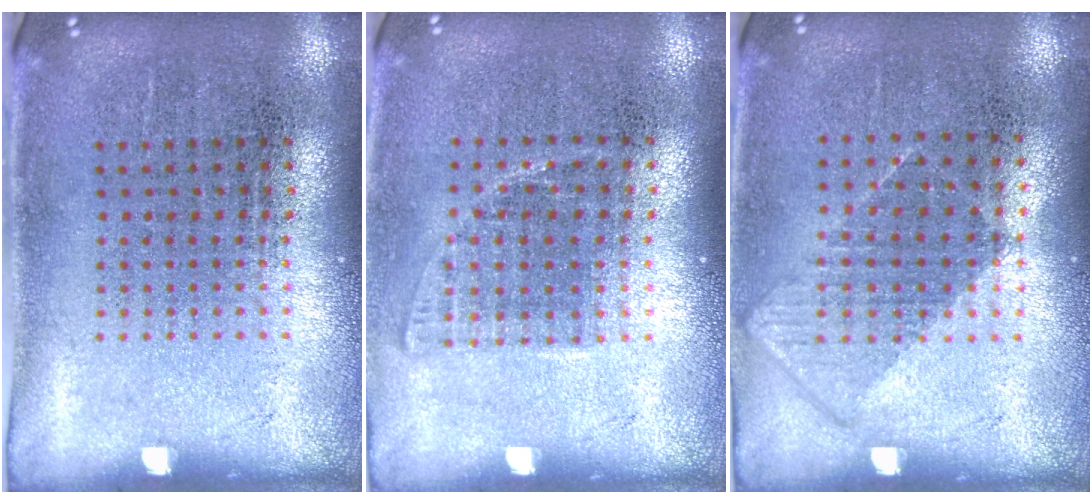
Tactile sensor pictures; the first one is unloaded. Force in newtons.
{"total": 1.0, "press": 0.9, "slide": 0.5}
{"total": 0.8, "press": 0.8, "slide": 0.3}